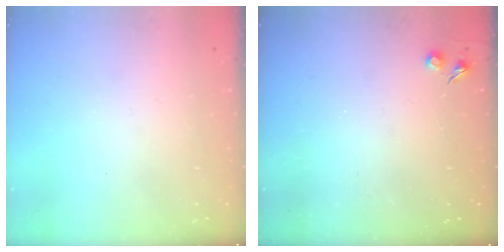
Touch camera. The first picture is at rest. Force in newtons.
{"total": 2.3, "press": 2.3, "slide": 0.4}